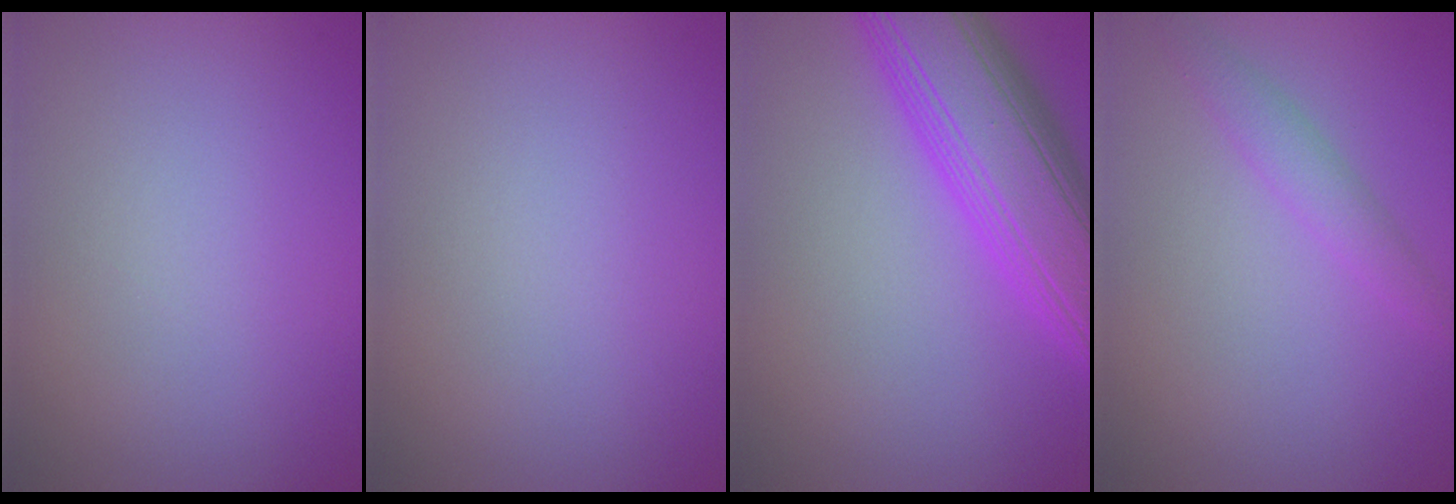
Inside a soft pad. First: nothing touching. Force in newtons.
{"total": 0.0}
{"total": 9.7, "press": 9.7, "slide": 0.2}
{"total": 1.9, "press": 1.9, "slide": 0.1}